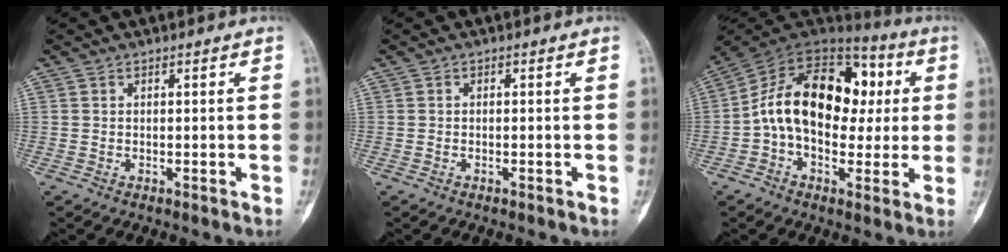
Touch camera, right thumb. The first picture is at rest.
{"total": 0.0}
{"total": 21.0, "force": [1.4, 13.8, 15.7], "torque": [-0.232, 0.043, 0.016]}